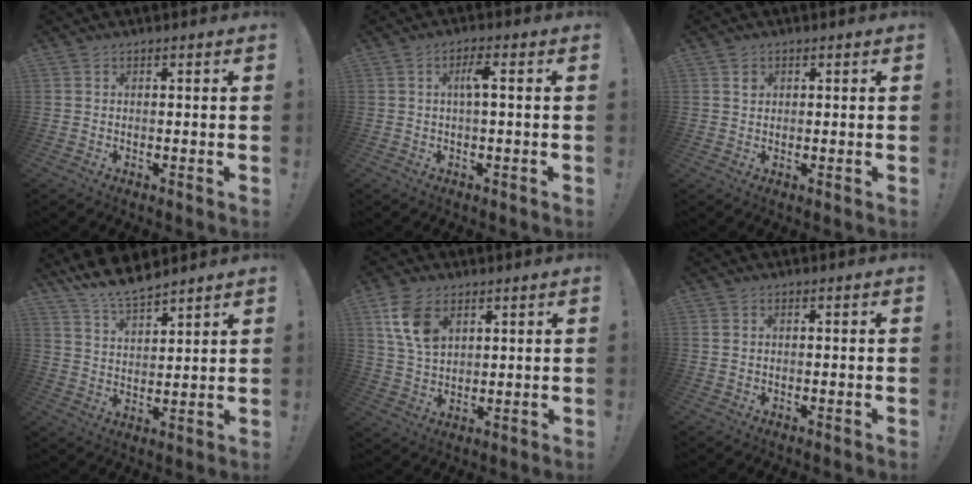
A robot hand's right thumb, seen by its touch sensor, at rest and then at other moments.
{"total": 4.2, "force": [0.4, 0.4, 4.1], "torque": [-0.079, 0.007, 0.000]}
{"total": 1.4, "force": [0.7, 1.2, 0.2], "torque": [0.011, -0.005, 0.009]}
{"total": 9.3, "force": [8.4, 2.4, 3.3], "torque": [-0.073, -0.055, 0.160]}
{"total": 10.8, "force": [5.3, 6.8, 6.4], "torque": [-0.119, -0.010, 0.102]}
{"total": 0.9, "force": [0.4, 0.7, 0.5], "torque": [-0.017, 0.005, 0.009]}